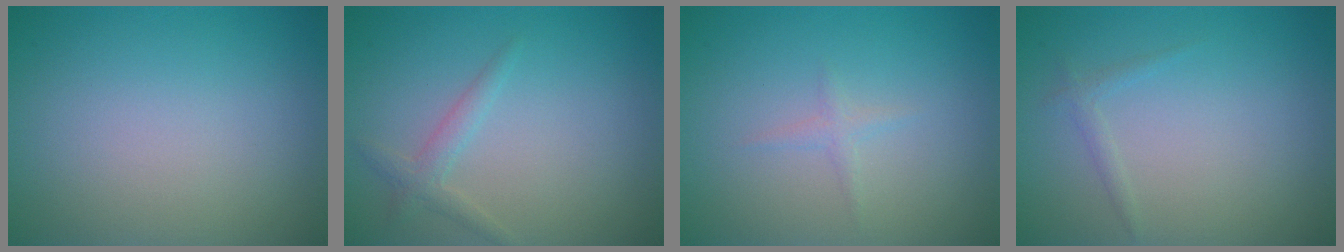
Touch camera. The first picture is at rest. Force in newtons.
{"total": 1.6, "press": 1.6, "slide": 0.1}
{"total": 0.8, "press": 0.8, "slide": 0.1}
{"total": 0.9, "press": 0.9, "slide": 0.1}